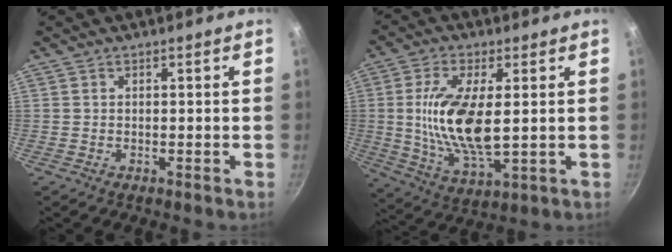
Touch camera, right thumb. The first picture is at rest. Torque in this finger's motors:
{"motor_torque": [2.53, 2.46, 1.97, -0.74, 0.24]}